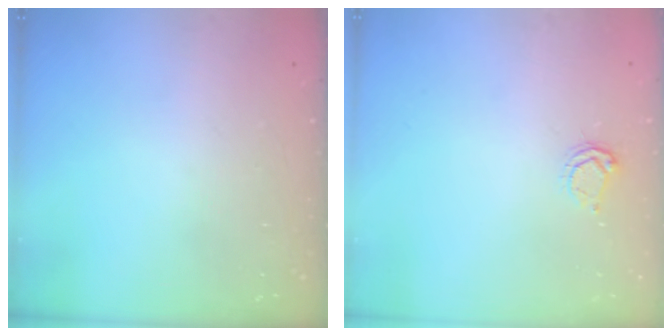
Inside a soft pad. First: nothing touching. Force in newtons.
{"total": 3.8, "press": 3.8, "slide": 0.5}